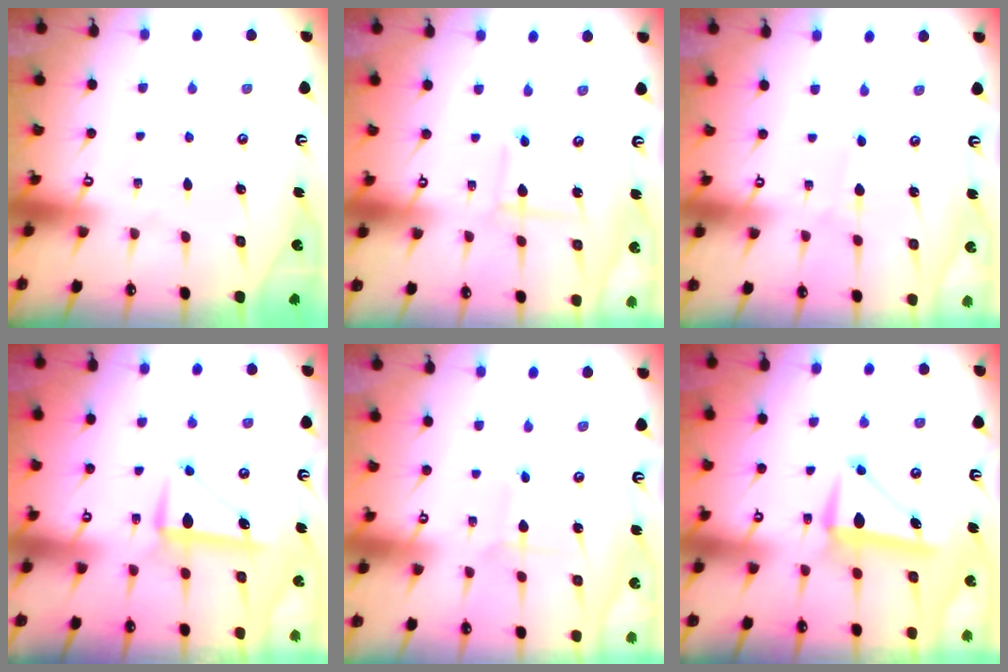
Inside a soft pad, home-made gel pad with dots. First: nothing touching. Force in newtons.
{"total": 2.2, "press": 2.2, "slide": 0.3}
{"total": 1.3, "press": 1.3, "slide": 0.1}
{"total": 7.6, "press": 7.5, "slide": 0.9}
{"total": 2.1, "press": 2.1, "slide": 0.2}
{"total": 7.9, "press": 7.9, "slide": 0.8}